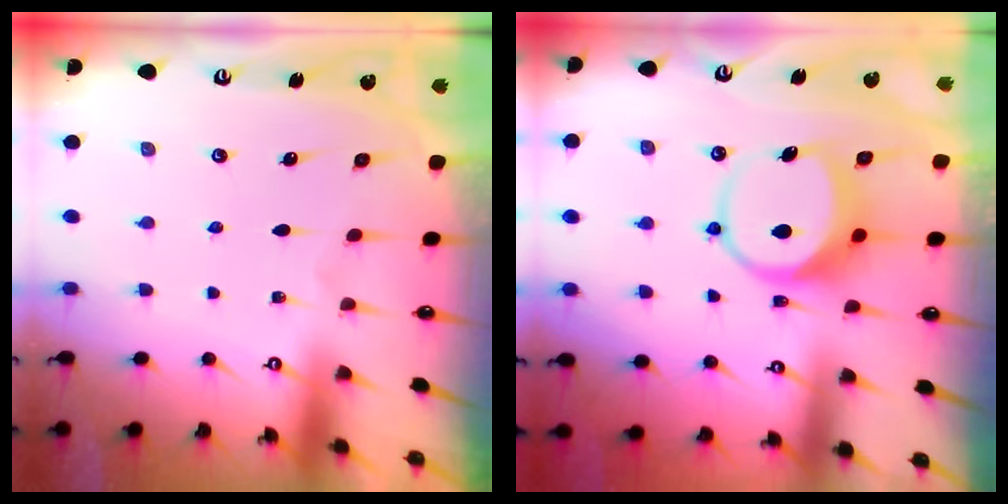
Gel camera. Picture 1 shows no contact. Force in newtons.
{"total": 7.8, "press": 7.7, "slide": 1.1}